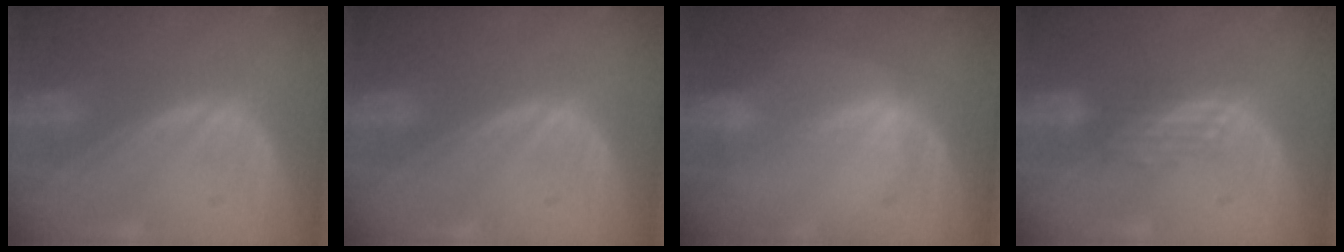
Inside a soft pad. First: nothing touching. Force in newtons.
{"total": 0.0}
{"total": 0.9, "press": 0.8, "slide": 0.2}
{"total": 2.8, "press": 2.4, "slide": 1.4}